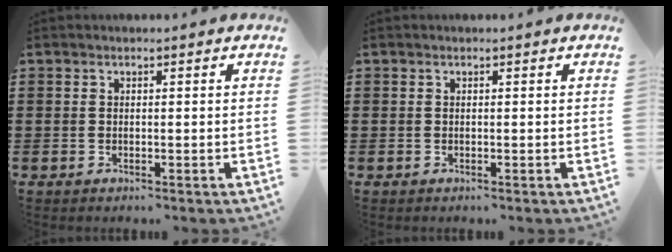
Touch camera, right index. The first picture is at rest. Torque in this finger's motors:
{"motor_torque": [0.55, 0.52, 0.00, 0.00]}